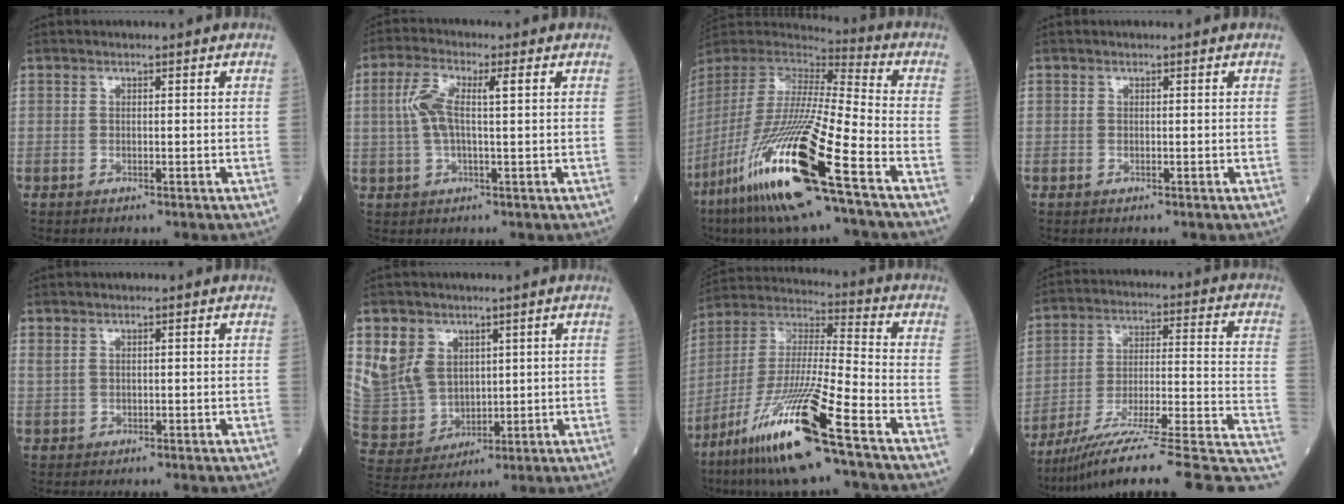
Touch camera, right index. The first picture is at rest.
{"total": 6.1, "force": [1.2, 1.5, 5.8], "torque": [-0.138, 0.025, 0.022]}
{"total": 25.7, "force": [-13.5, 1.1, 21.8], "torque": [-0.463, -0.073, -0.262]}
{"total": 0.0}
{"total": 0.7, "force": [0.5, 0.4, 0.3], "torque": [-0.008, 0.013, 0.013]}
{"total": 10.4, "force": [4.6, 8.3, 4.2], "torque": [-0.113, 0.013, 0.111]}
{"total": 19.0, "force": [-10.9, 0.2, 15.5], "torque": [-0.343, -0.049, -0.210]}
{"total": 22.7, "force": [-16.9, 1.5, 15.1], "torque": [-0.160, 0.026, -0.260]}